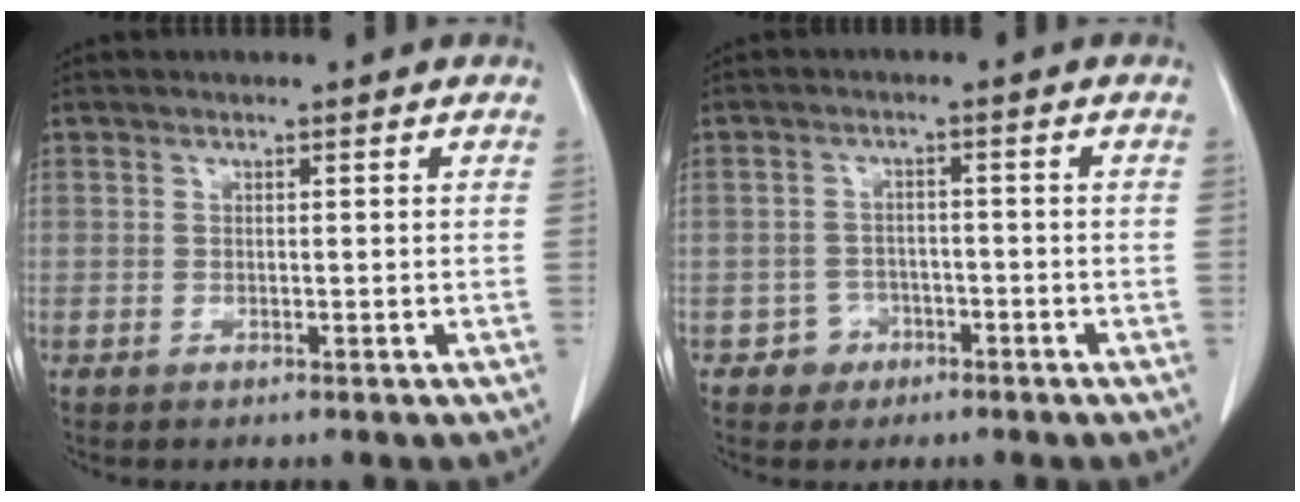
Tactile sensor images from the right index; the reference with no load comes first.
{"total": 3.1, "force": [-1.7, 2.6, -0.1], "torque": [0.009, 0.015, -0.028]}